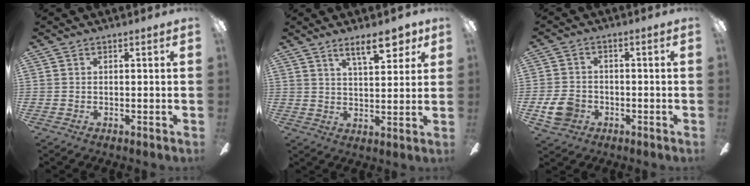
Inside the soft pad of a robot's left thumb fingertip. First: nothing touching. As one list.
[{"total": 9.9, "force": [6.5, 3.7, 6.4], "torque": [-0.082, -0.029, 0.106]}, {"total": 6.8, "force": [-2.5, 5.2, 3.5], "torque": [-0.081, 0.009, -0.049]}]